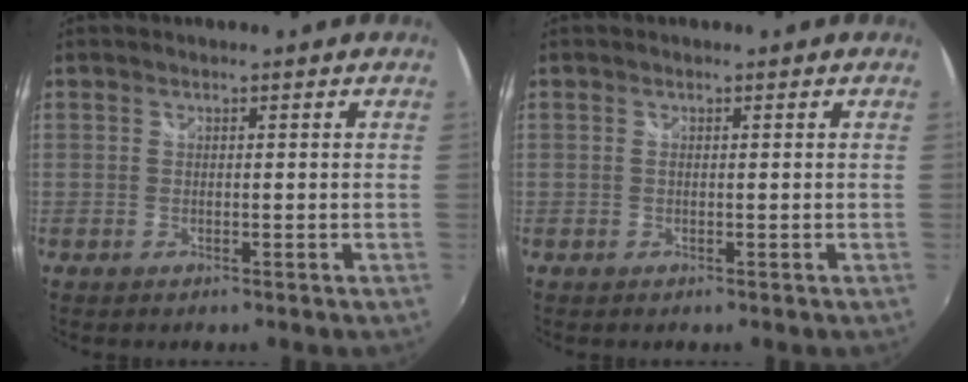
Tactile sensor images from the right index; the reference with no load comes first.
{"total": 0.0}